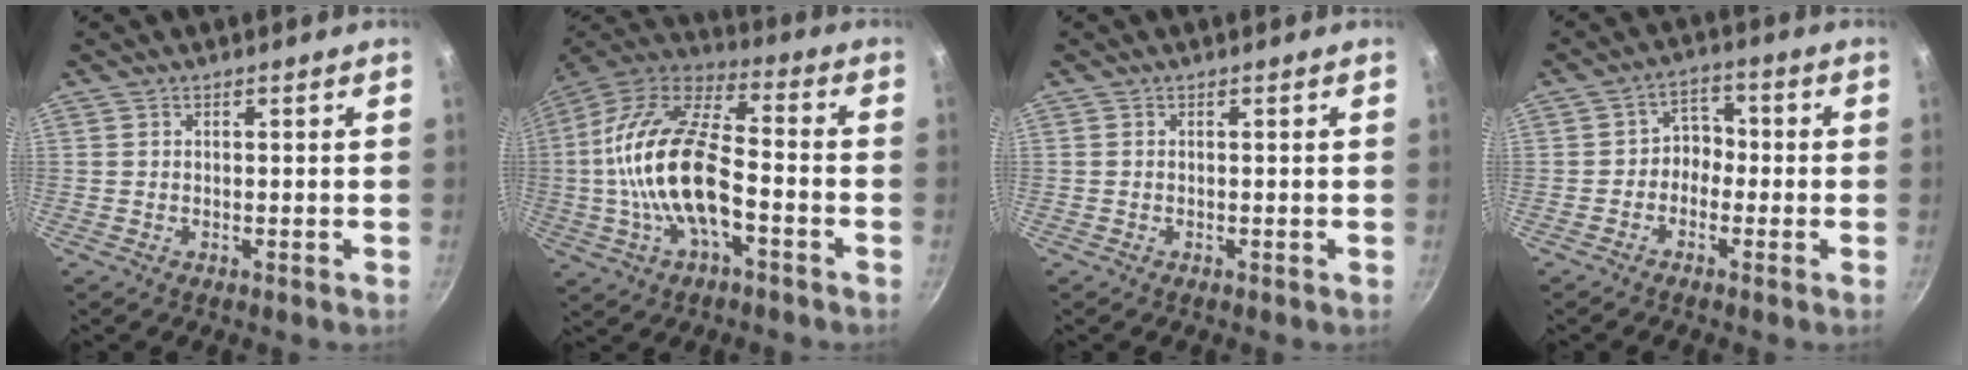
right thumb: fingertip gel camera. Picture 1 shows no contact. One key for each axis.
{"total": 20.3, "fx": -3.7, "fy": 9.6, "fz": 17.5, "tx": -0.323, "ty": 0.043, "tz": -0.081}
{"total": 0.0}
{"total": 4.5, "fx": -1.2, "fy": 3.7, "fz": 2.3, "tx": 0.001, "ty": 0.026, "tz": -0.032}